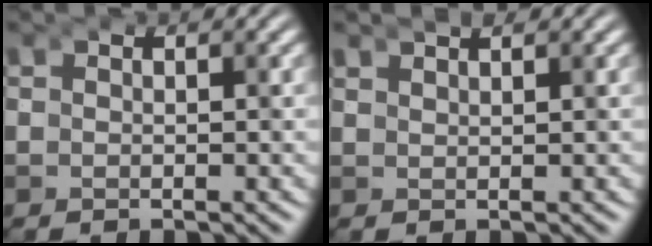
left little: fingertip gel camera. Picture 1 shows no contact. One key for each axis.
{"total": 1.4, "fx": 0.8, "fy": -1.0, "fz": -0.6, "tx": 0.015, "ty": 0.003, "tz": 0.018}